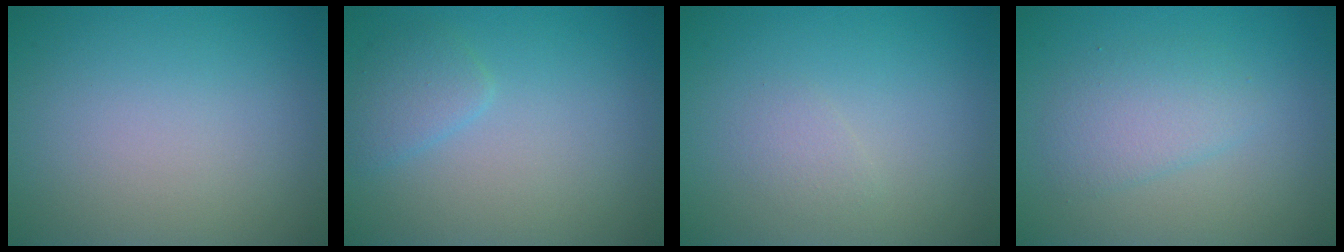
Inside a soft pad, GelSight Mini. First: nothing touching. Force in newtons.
{"total": 1.8, "press": 1.8, "slide": 0.1}
{"total": 0.9, "press": 0.9, "slide": 0.0}
{"total": 2.6, "press": 2.6, "slide": 0.0}